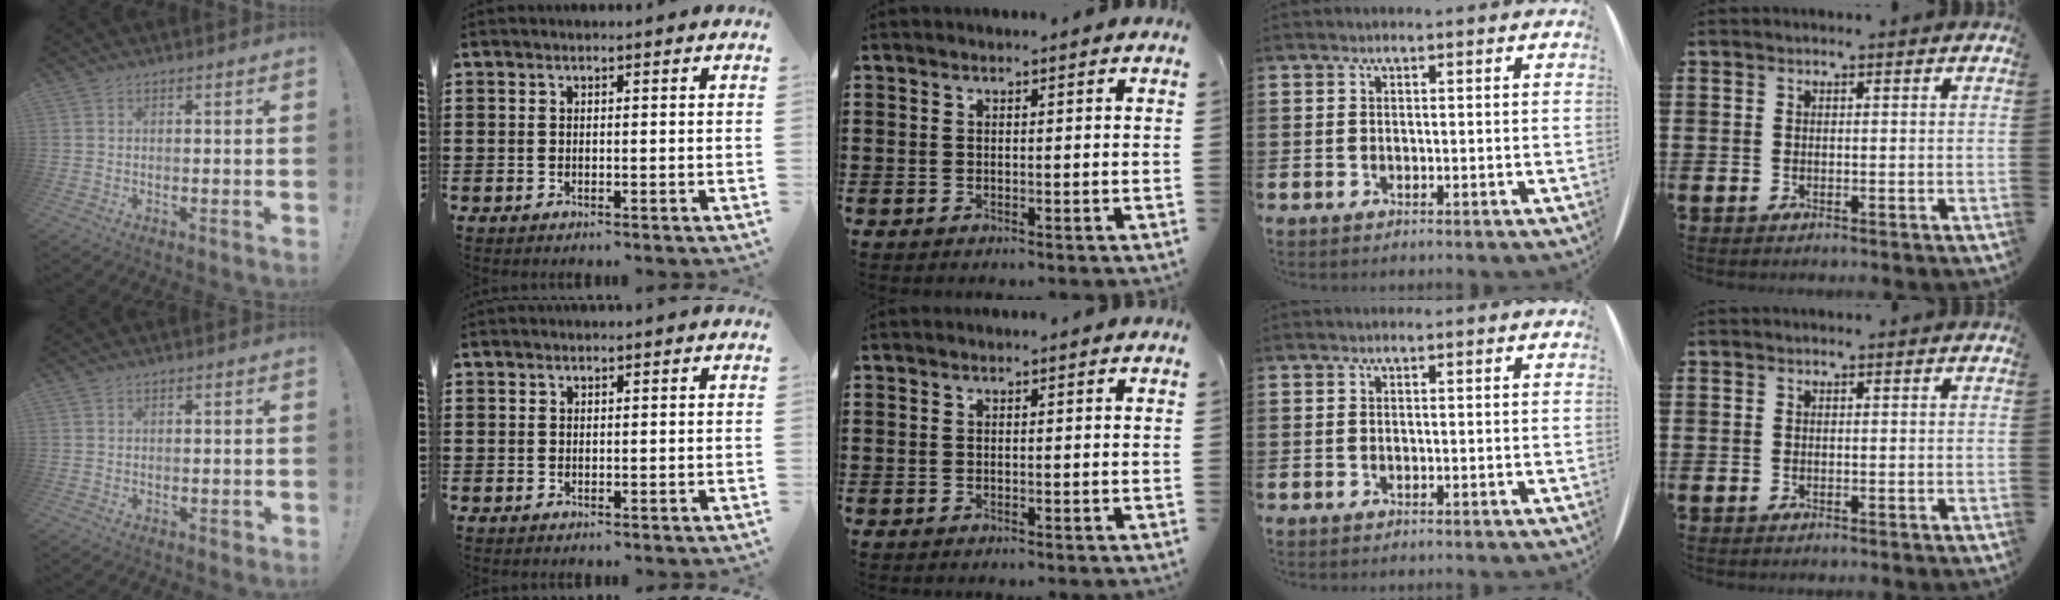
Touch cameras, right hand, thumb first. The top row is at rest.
{"thumb": {"total": 1.3, "force": [-0.1, 0.9, 0.9], "torque": [-0.009, 0.002, -0.002]}, "index": {"total": 0.5, "force": [0.3, 0.5, 0.0], "torque": [-0.001, 0.003, 0.005]}}